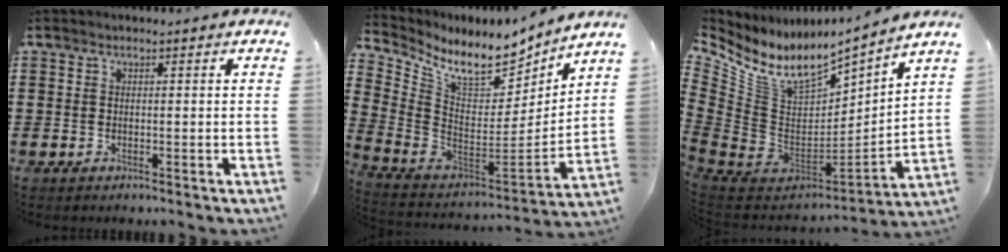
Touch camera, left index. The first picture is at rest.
{"total": 9.0, "force": [7.1, 3.3, 4.4], "torque": [-0.107, -0.055, 0.121]}
{"total": 10.2, "force": [6.6, 4.8, 6.1], "torque": [-0.155, -0.052, 0.119]}